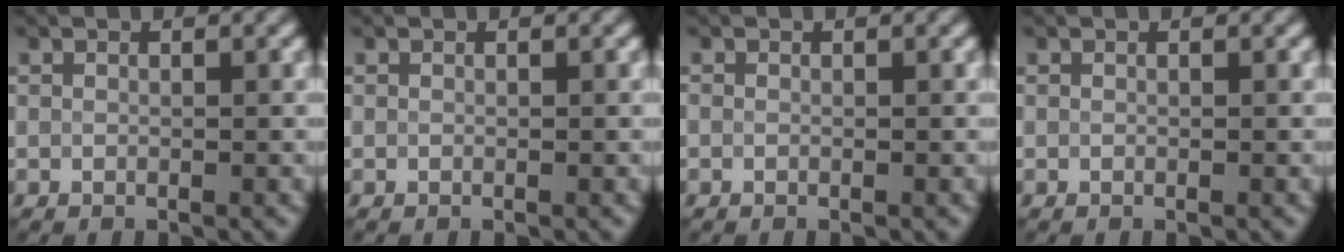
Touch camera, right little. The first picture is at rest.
{"total": 0.0}
{"total": 0.0}
{"total": 0.0}